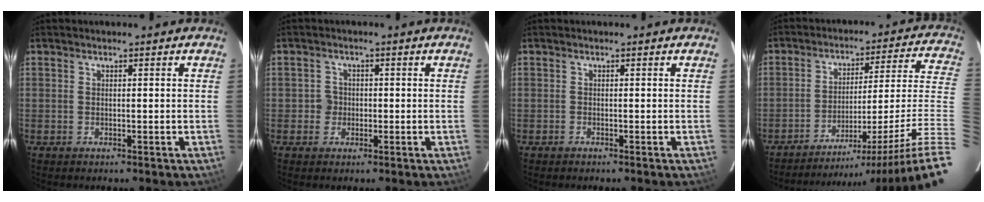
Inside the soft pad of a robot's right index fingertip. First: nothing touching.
{"total": 2.4, "force": [-0.6, 2.4, 0.1], "torque": [-0.001, 0.008, -0.011]}
{"total": 0.0}
{"total": 21.8, "force": [-14.7, -1.7, 16.0], "torque": [-0.187, -0.045, -0.204]}